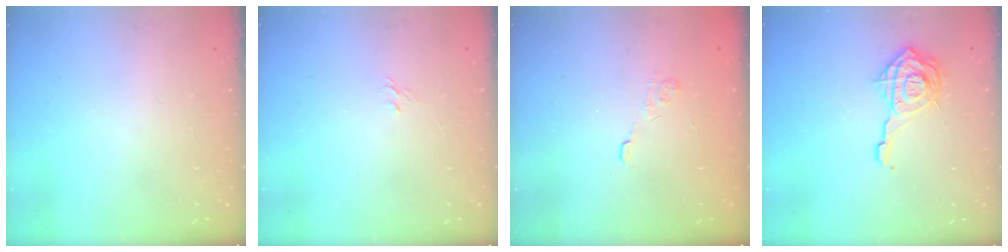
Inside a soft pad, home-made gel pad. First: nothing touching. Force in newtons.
{"total": 4.2, "press": 4.2, "slide": 0.2}
{"total": 2.8, "press": 2.4, "slide": 1.5}
{"total": 13.0, "press": 12.9, "slide": 1.4}